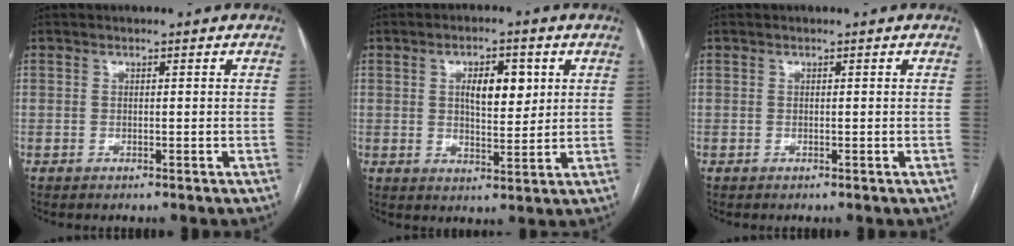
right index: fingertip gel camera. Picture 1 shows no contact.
{"total": 6.8, "force": [2.0, 2.7, 5.9], "torque": [-0.096, 0.005, 0.037]}
{"total": 0.0}